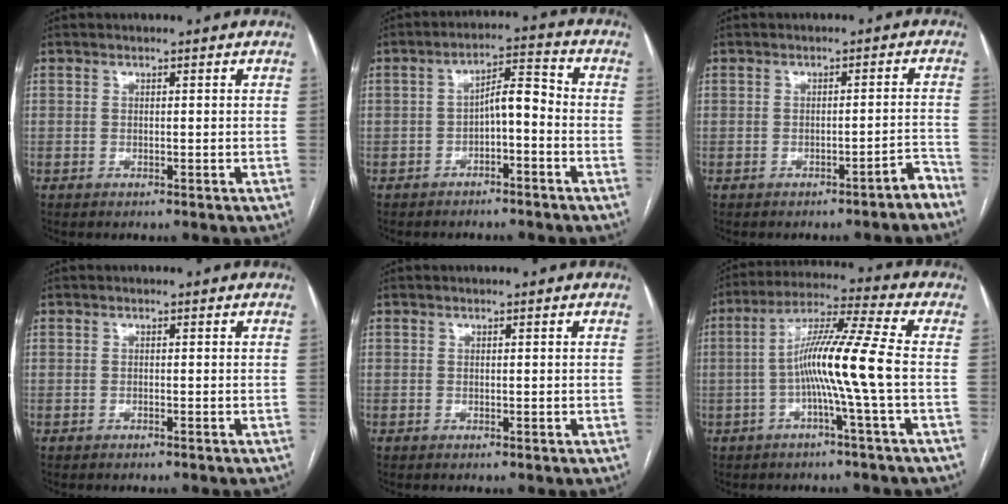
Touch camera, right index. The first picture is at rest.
{"total": 5.5, "force": [-1.6, 1.7, 4.9], "torque": [-0.085, 0.026, -0.025]}
{"total": 2.8, "force": [-2.4, 0.2, 1.4], "torque": [-0.010, 0.007, -0.030]}
{"total": 0.0}
{"total": 0.0}
{"total": 11.2, "force": [-1.9, -1.6, 10.9], "torque": [-0.199, 0.012, -0.040]}